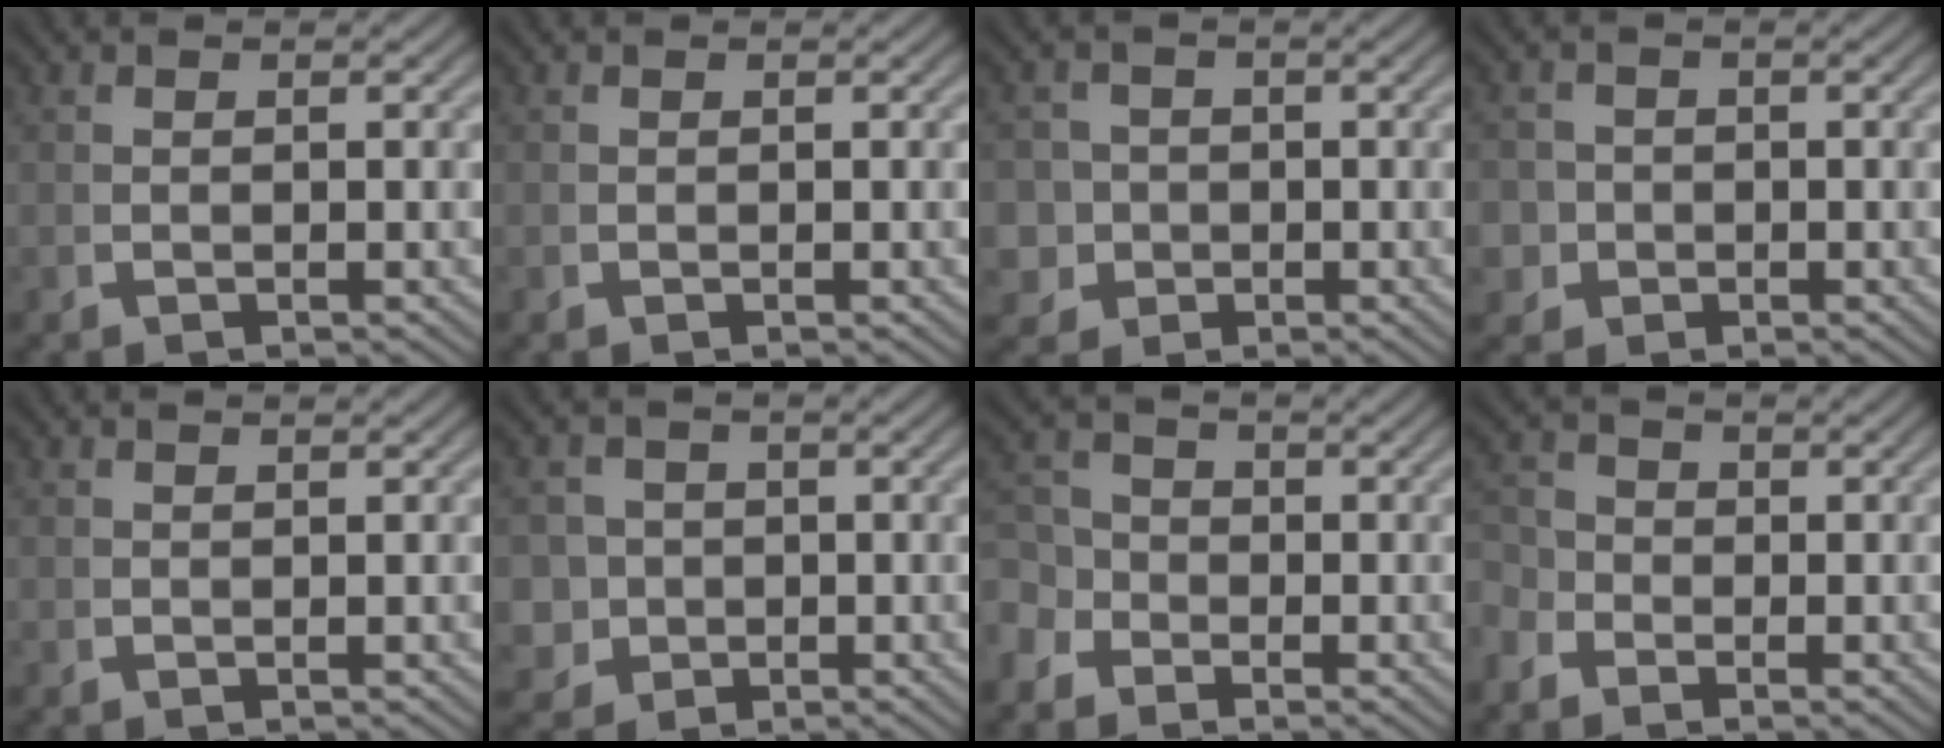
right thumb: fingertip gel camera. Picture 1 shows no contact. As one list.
[{"total": 0.0}, {"total": 6.7, "force": [-1.3, 6.2, 2.4], "torque": [-0.057, -0.026, -0.015]}, {"total": 4.7, "force": [-1.1, 4.4, 1.3], "torque": [-0.034, -0.019, -0.014]}, {"total": 0.0}, {"total": 7.8, "force": [-1.4, 7.1, 3.0], "torque": [-0.072, -0.031, -0.015]}, {"total": 3.2, "force": [-0.8, 2.7, 1.4], "torque": [-0.022, -0.015, -0.012]}, {"total": 2.2, "force": [-0.6, 1.8, 1.1], "torque": [-0.015, -0.008, -0.013]}]